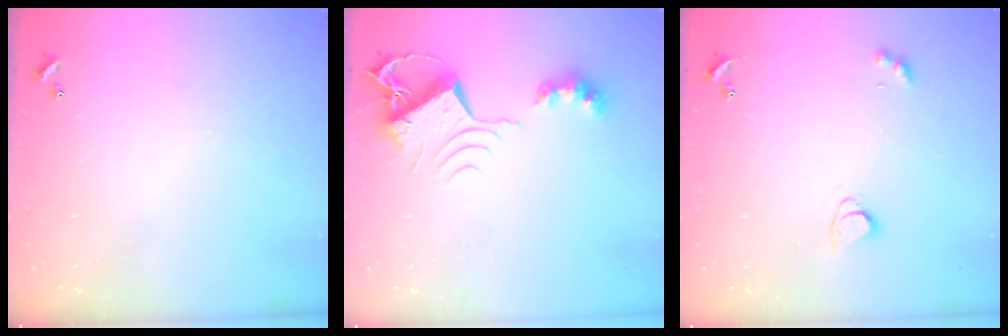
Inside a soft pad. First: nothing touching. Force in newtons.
{"total": 8.6, "press": 8.6, "slide": 1.2}
{"total": 2.3, "press": 2.3, "slide": 0.3}